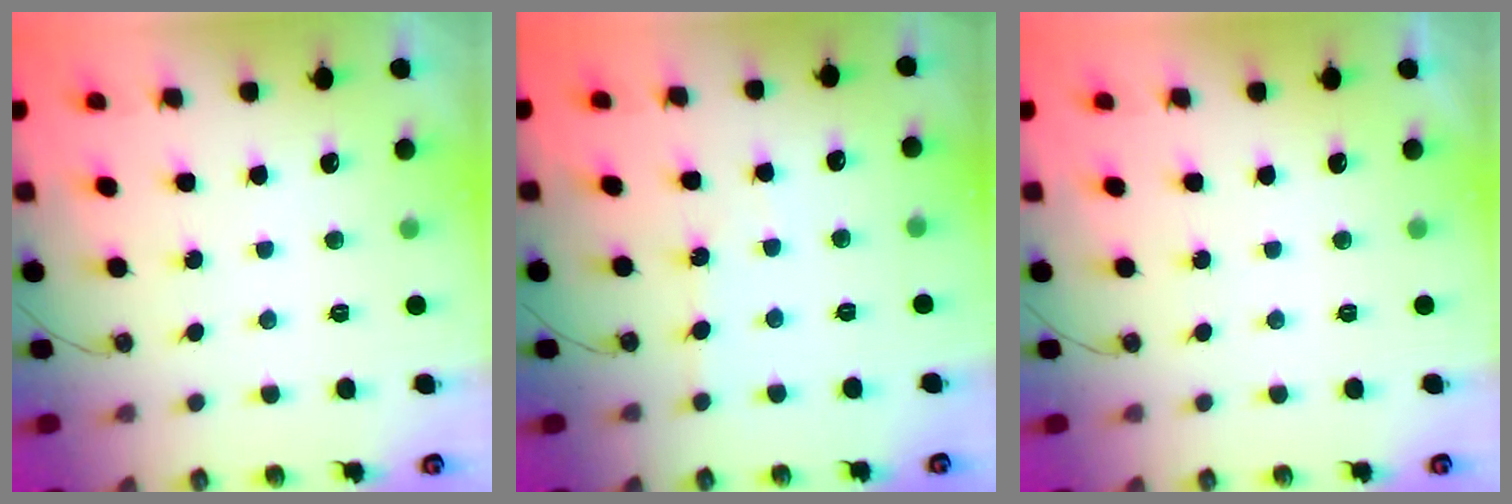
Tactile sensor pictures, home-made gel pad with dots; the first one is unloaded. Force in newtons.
{"total": 2.2, "press": 2.2, "slide": 0.3}
{"total": 0.0}